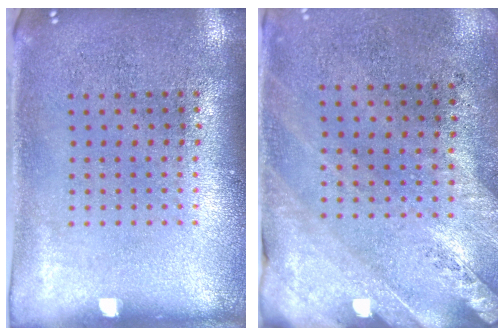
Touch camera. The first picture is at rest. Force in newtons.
{"total": 2.4, "press": 2.1, "slide": 1.3}